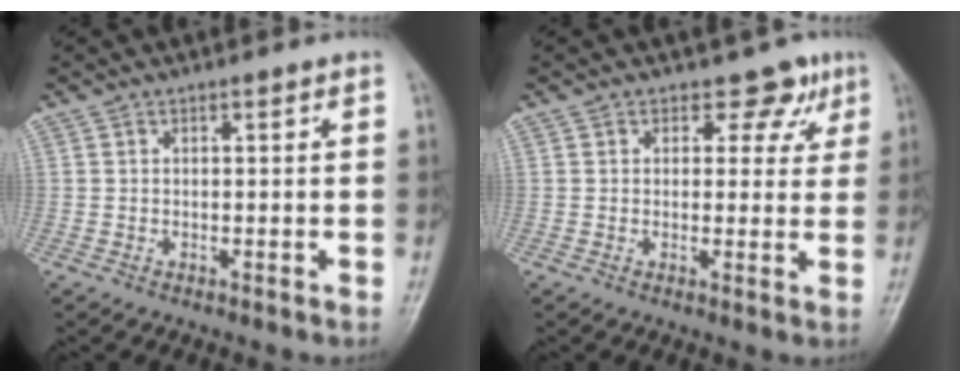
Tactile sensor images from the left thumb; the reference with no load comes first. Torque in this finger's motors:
{"motor_torque": [0.13, 0.20, 0.07, 0.03, 0.05]}